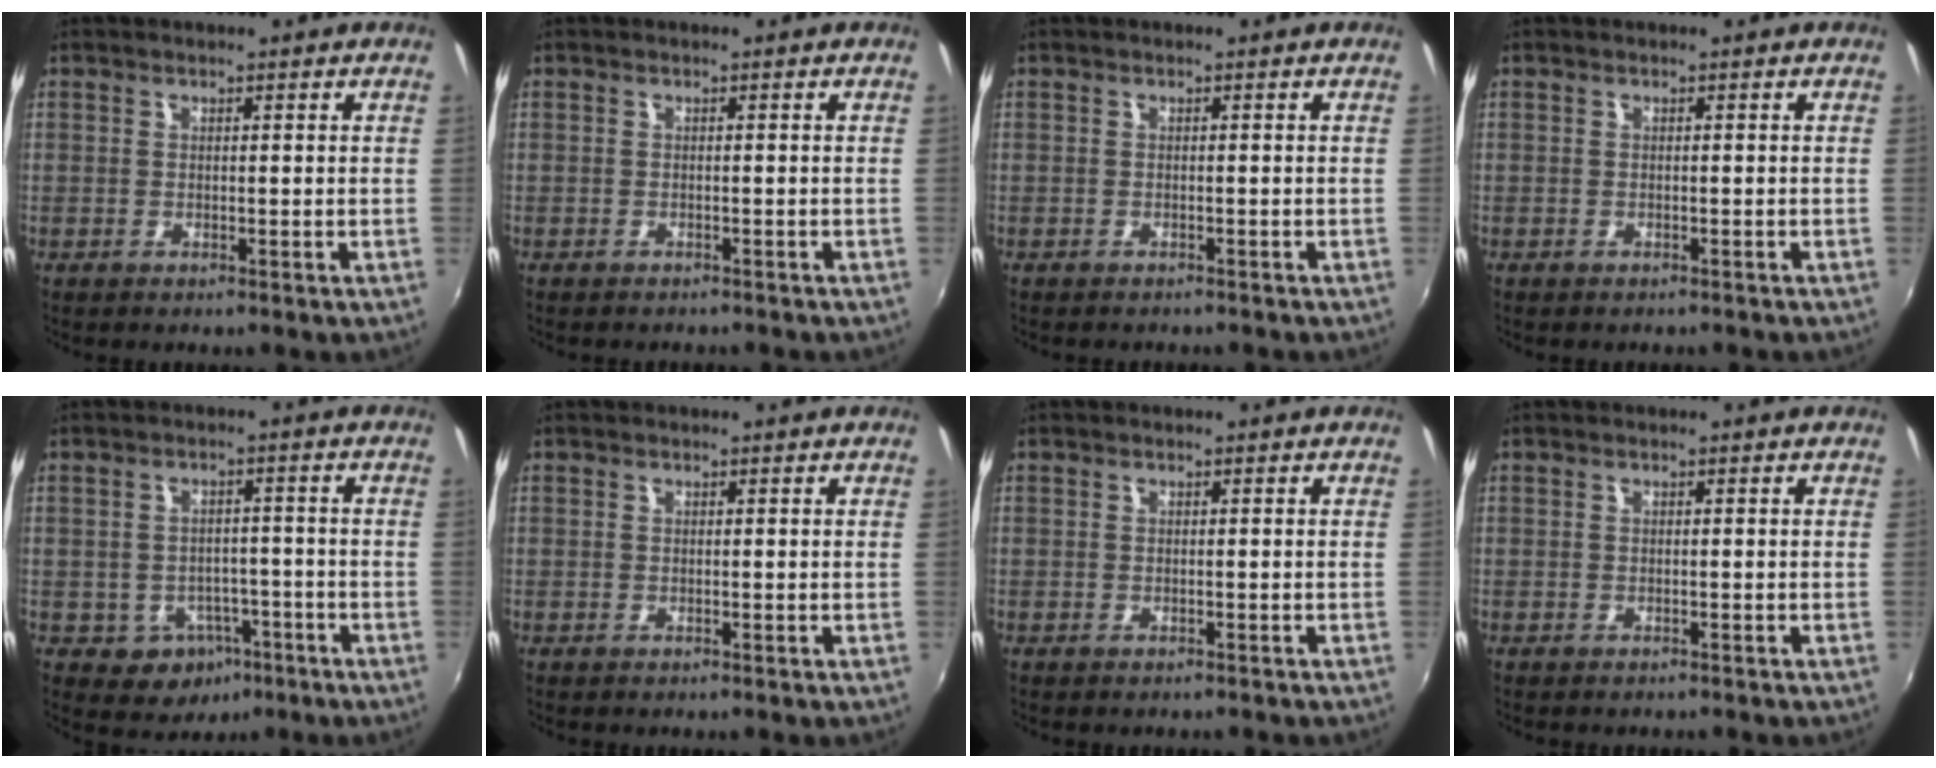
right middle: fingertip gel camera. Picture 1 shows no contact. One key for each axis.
{"total": 2.0, "fx": -1.9, "fy": 0.5, "fz": 0.6, "tx": -0.018, "ty": -0.012, "tz": -0.026}
{"total": 1.6, "fx": -1.5, "fy": 0.4, "fz": 0.4, "tx": -0.013, "ty": -0.010, "tz": -0.020}
{"total": 1.0, "fx": -0.9, "fy": 0.4, "fz": 0.3, "tx": -0.008, "ty": -0.004, "tz": -0.012}
{"total": 6.9, "fx": -3.3, "fy": 5.6, "fz": 2.1, "tx": -0.047, "ty": 0.015, "tz": -0.026}
{"total": 0.0}
{"total": 0.8, "fx": -0.7, "fy": 0.3, "fz": 0.2, "tx": -0.006, "ty": -0.002, "tz": -0.009}
{"total": 0.9, "fx": -0.8, "fy": 0.3, "fz": 0.3, "tx": -0.007, "ty": -0.005, "tz": -0.012}